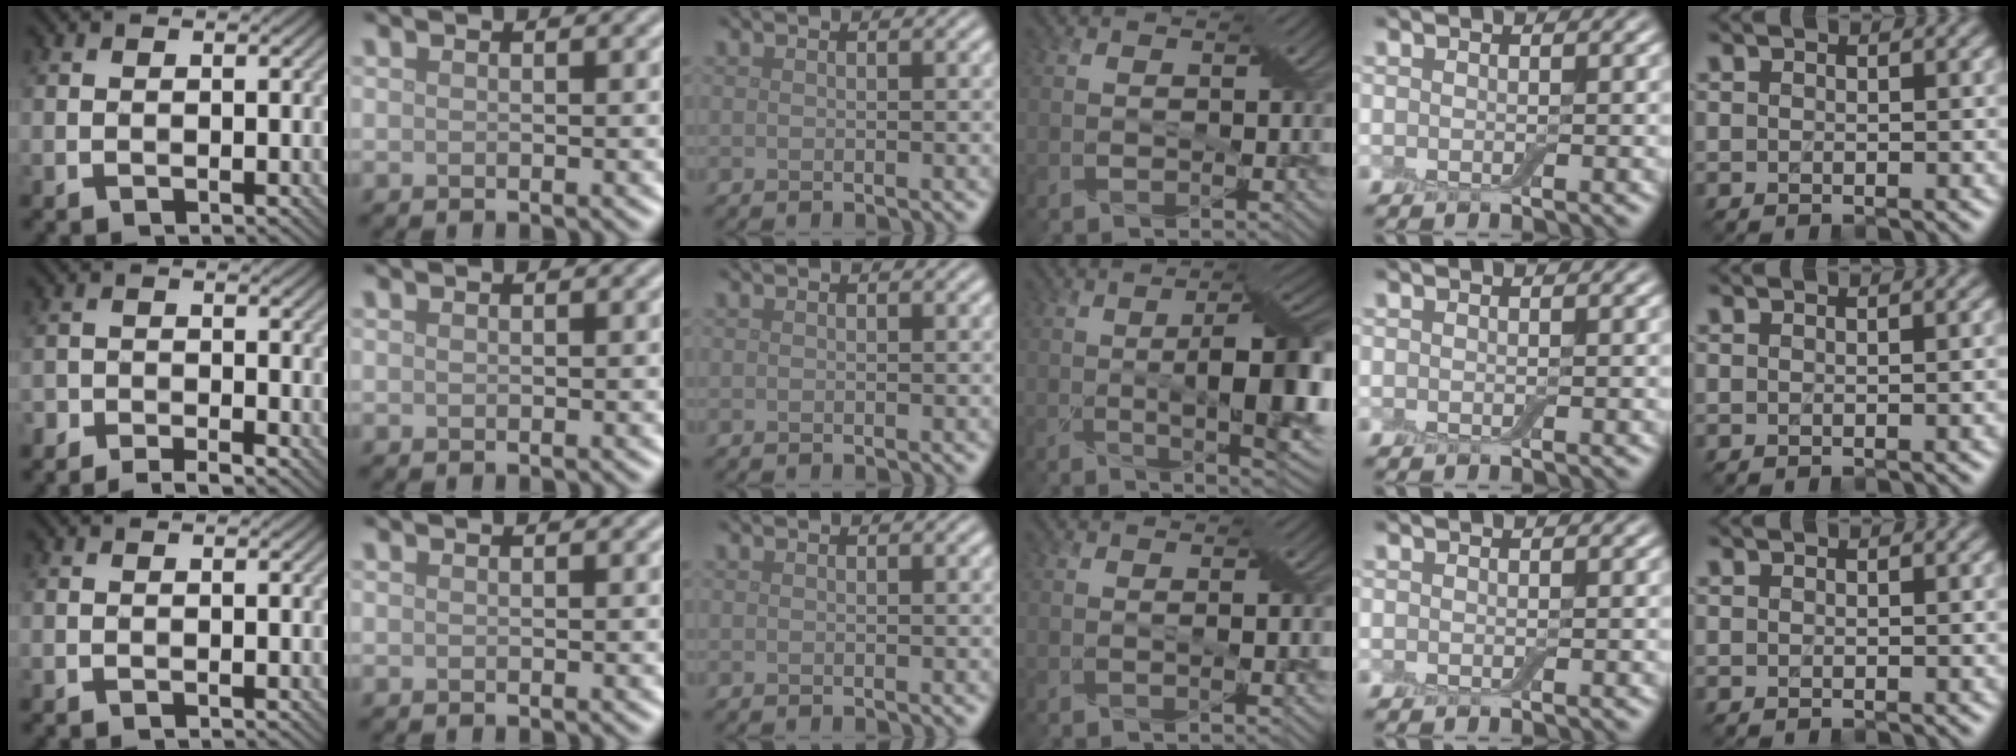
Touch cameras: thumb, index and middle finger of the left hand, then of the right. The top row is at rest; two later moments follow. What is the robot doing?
{"motion": "extract", "object": "backpack"}